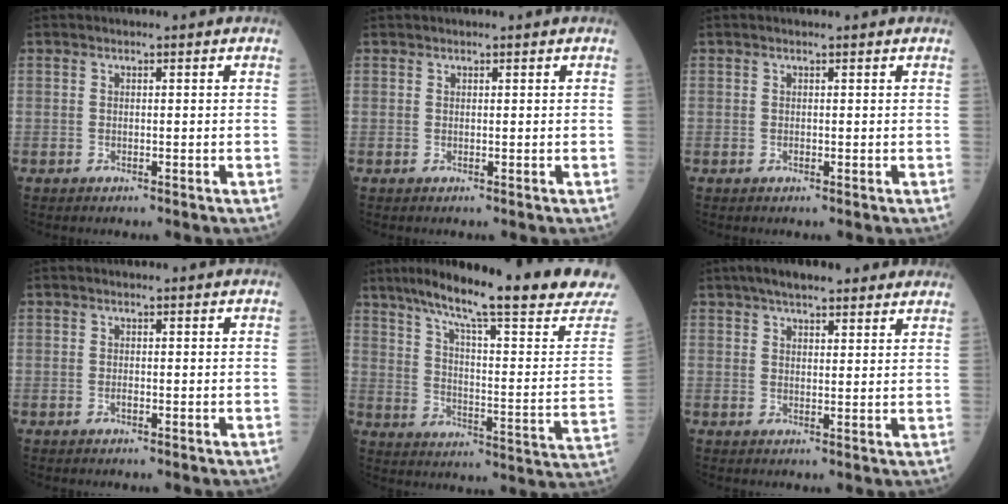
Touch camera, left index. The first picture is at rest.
{"total": 0.0}
{"total": 0.0}
{"total": 0.0}
{"total": 23.1, "force": [18.6, 0.0, 13.6], "torque": [-0.204, -0.037, 0.255]}
{"total": 10.5, "force": [8.6, 2.5, 5.5], "torque": [-0.070, 0.028, 0.119]}